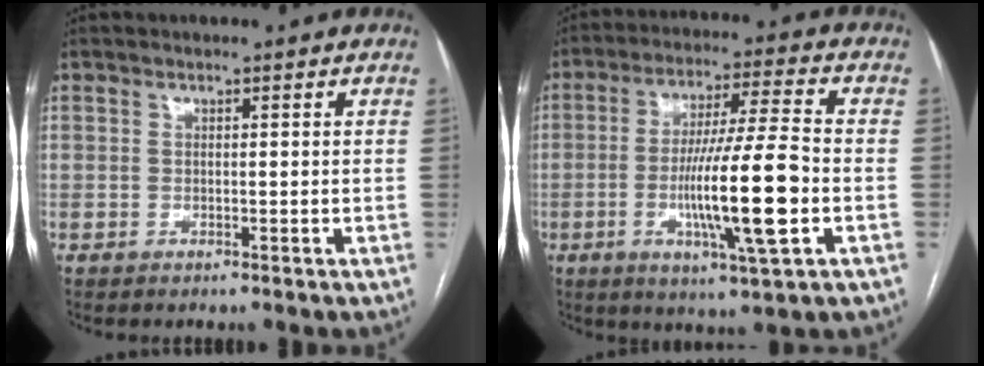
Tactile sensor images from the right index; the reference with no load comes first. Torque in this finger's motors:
{"motor_torque": [2.11, -0.03, 1.05, 0.21]}